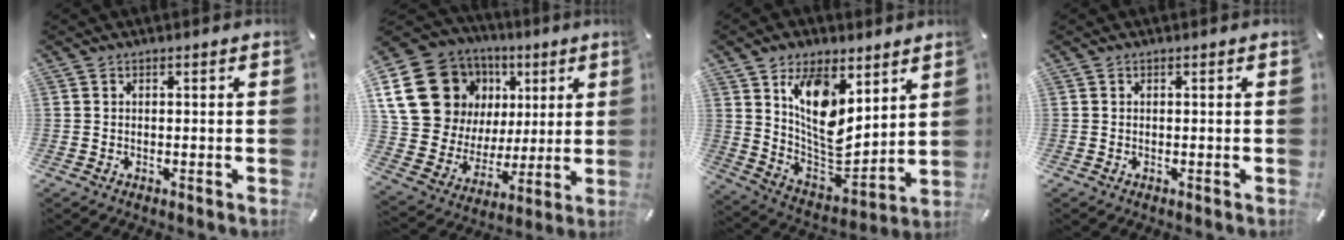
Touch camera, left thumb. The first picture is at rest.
{"total": 21.4, "force": [8.4, 16.9, 10.1], "torque": [-0.186, -0.039, 0.174]}
{"total": 13.7, "force": [7.6, 8.1, 8.1], "torque": [-0.148, -0.054, 0.143]}
{"total": 0.0}